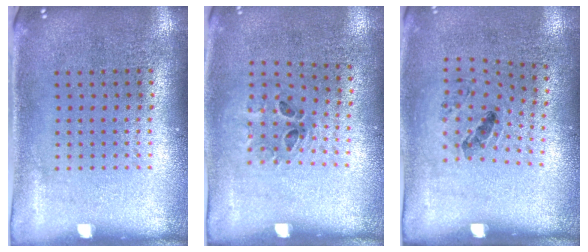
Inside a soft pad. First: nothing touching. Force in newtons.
{"total": 1.2, "press": 0.6, "slide": 1.0}
{"total": 1.2, "press": 0.7, "slide": 1.0}